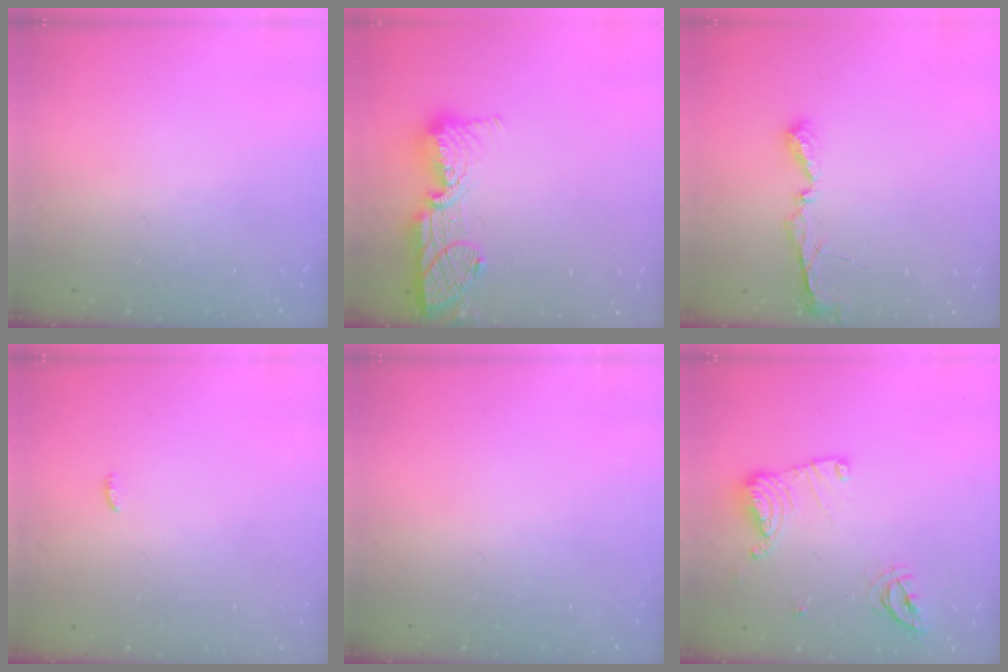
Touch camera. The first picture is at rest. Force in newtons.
{"total": 16.3, "press": 16.3, "slide": 1.3}
{"total": 5.8, "press": 5.8, "slide": 0.3}
{"total": 3.4, "press": 3.3, "slide": 1.0}
{"total": 0.0}
{"total": 12.8, "press": 12.8, "slide": 0.5}